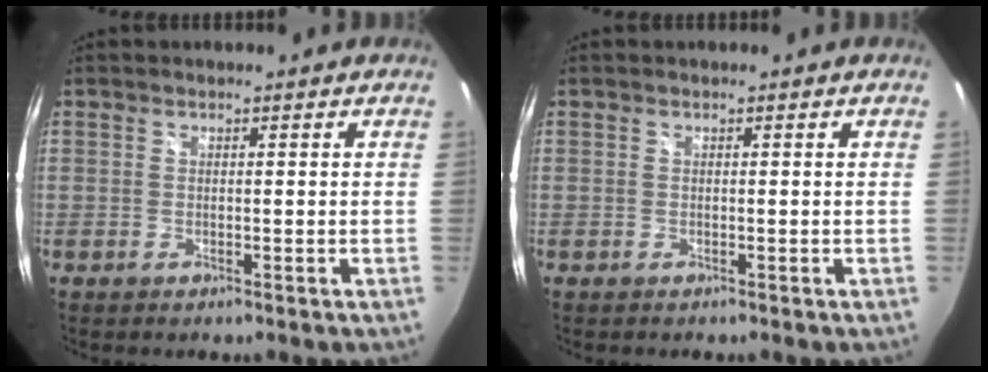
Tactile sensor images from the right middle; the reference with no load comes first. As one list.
[{"total": 0.0}]